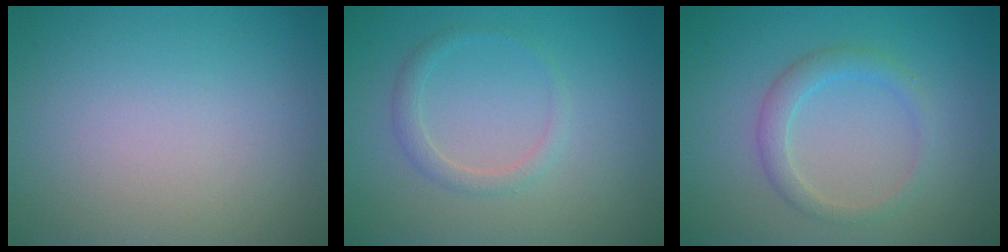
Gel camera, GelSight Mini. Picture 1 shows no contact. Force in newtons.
{"total": 1.5, "press": 1.5, "slide": 0.1}
{"total": 2.2, "press": 2.2, "slide": 0.1}